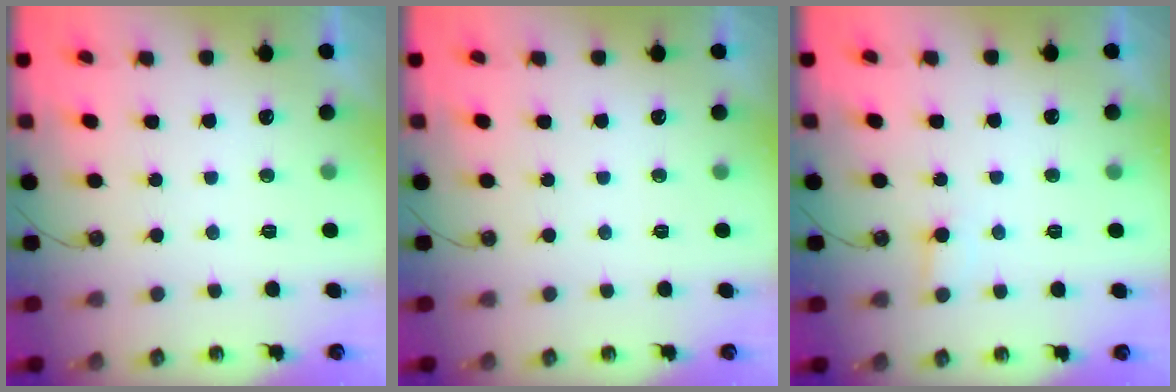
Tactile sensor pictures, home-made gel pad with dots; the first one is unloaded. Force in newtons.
{"total": 0.0}
{"total": 3.3, "press": 3.3, "slide": 0.3}